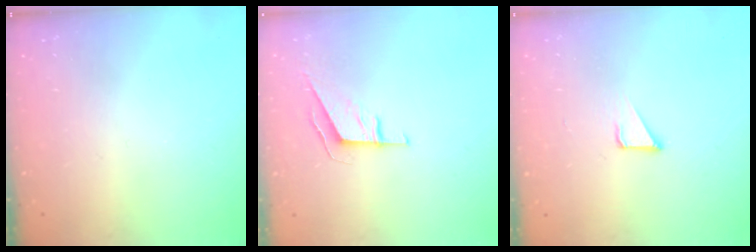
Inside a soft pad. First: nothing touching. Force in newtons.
{"total": 5.9, "press": 5.7, "slide": 1.3}
{"total": 2.1, "press": 2.1, "slide": 0.1}